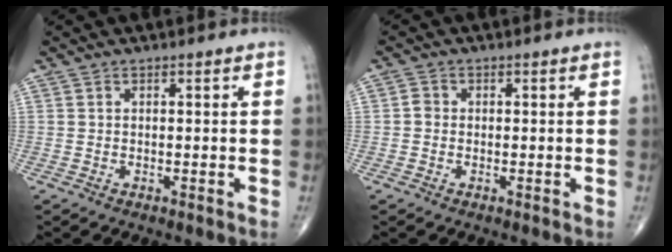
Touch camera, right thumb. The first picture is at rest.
{"total": 1.4, "force": [-0.2, 1.2, 0.6], "torque": [-0.004, 0.004, -0.006]}